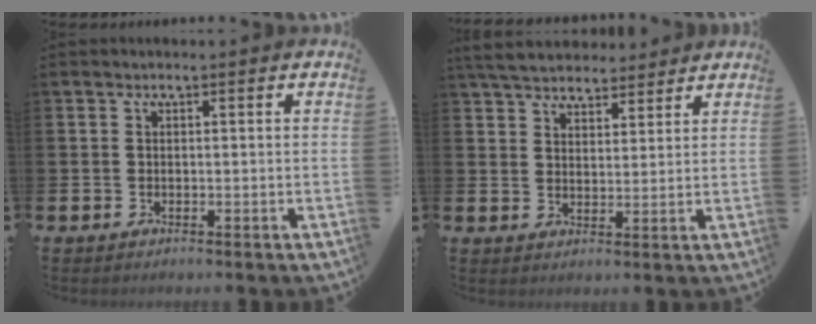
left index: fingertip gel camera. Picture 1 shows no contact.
{"total": 5.5, "force": [5.3, 1.5, 0.7], "torque": [-0.027, -0.023, 0.095]}